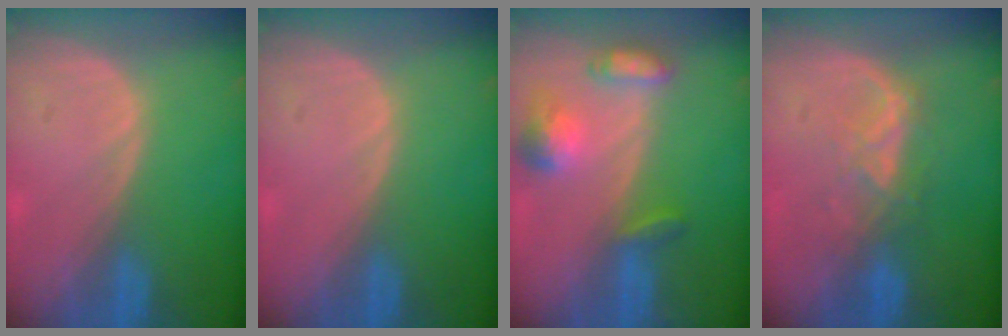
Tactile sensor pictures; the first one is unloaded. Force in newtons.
{"total": 0.0}
{"total": 6.2, "press": 6.1, "slide": 0.8}
{"total": 4.1, "press": 4.1, "slide": 0.6}